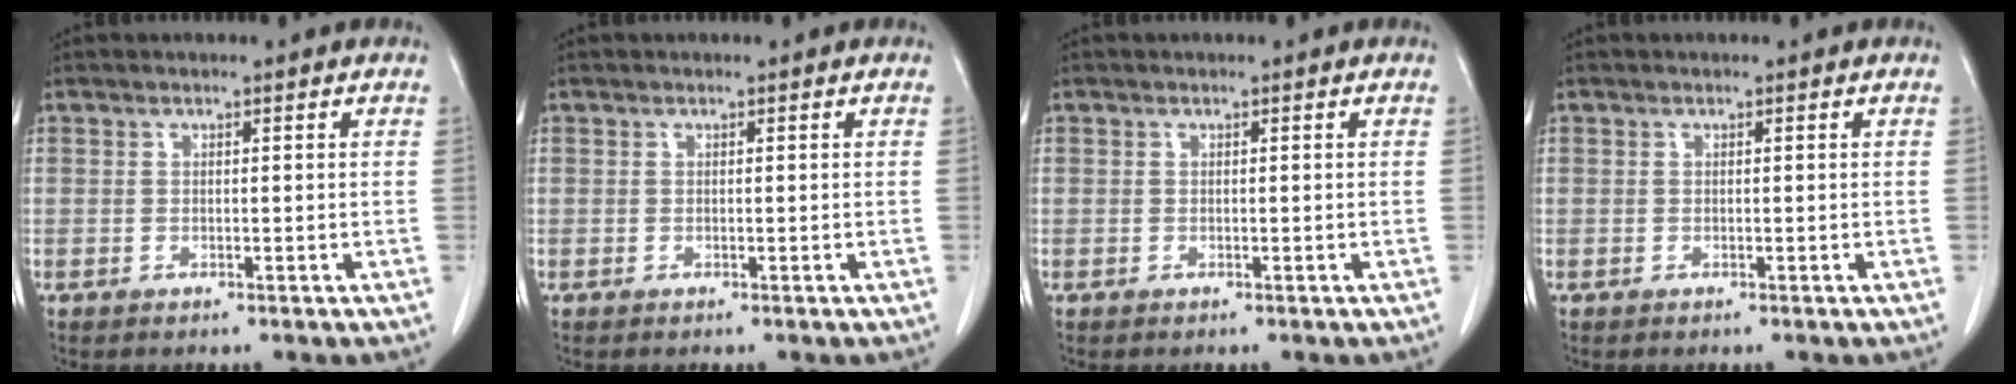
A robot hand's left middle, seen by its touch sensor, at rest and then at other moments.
{"total": 0.0}
{"total": 0.0}
{"total": 0.0}